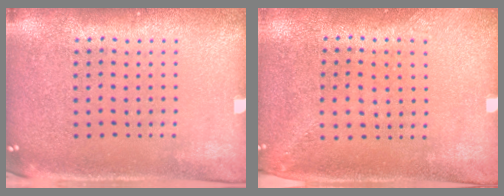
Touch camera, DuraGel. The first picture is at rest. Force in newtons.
{"total": 1.3, "press": 1.0, "slide": 0.8}